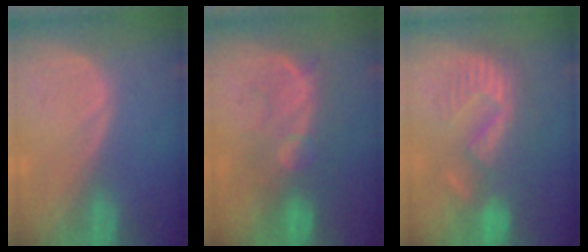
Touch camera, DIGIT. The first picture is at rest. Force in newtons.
{"total": 7.9, "press": 7.8, "slide": 1.3}
{"total": 8.9, "press": 8.4, "slide": 3.0}